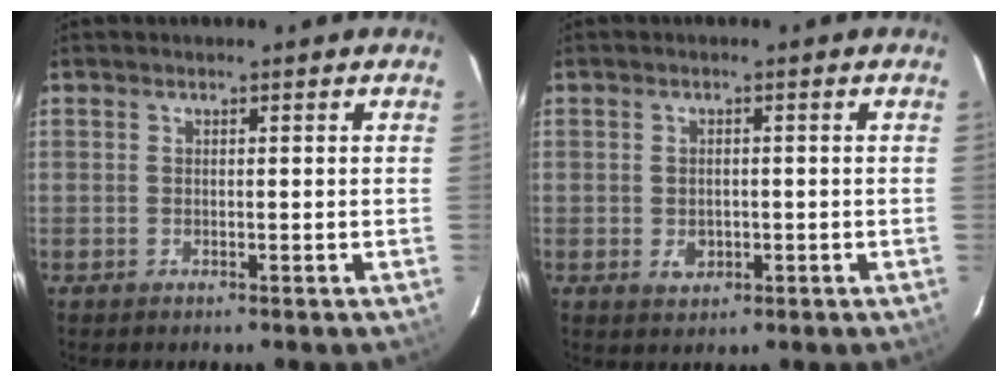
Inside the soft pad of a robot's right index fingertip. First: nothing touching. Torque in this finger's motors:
{"motor_torque": [0.49, 0.06, 0.20, 0.03]}